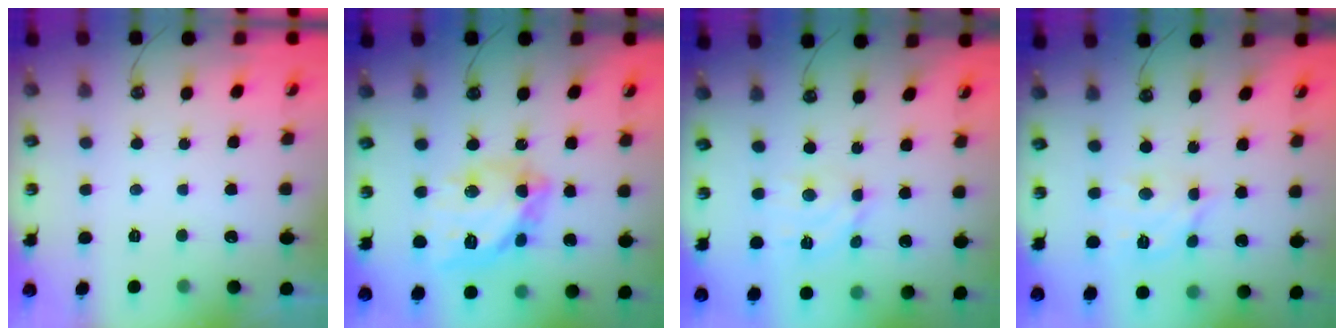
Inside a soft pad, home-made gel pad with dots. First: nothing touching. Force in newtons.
{"total": 17.7, "press": 17.6, "slide": 1.7}
{"total": 8.0, "press": 8.0, "slide": 0.5}
{"total": 12.0, "press": 12.0, "slide": 0.8}